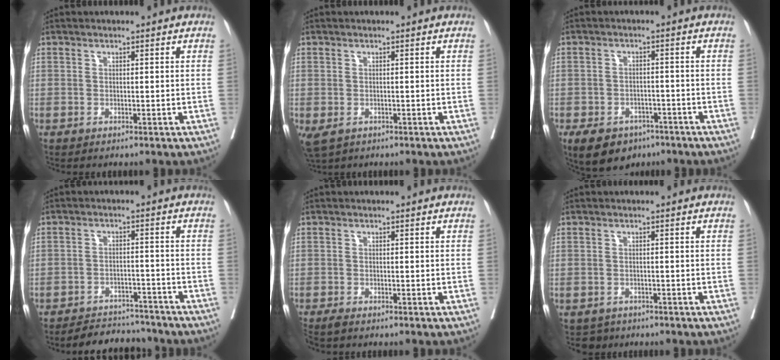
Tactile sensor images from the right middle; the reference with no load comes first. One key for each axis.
{"total": 3.3, "fx": -1.5, "fy": 2.2, "fz": 1.9, "tx": -0.039, "ty": -0.009, "tz": -0.017}
{"total": 8.6, "fx": -5.7, "fy": 5.3, "fz": 3.7, "tx": -0.064, "ty": 0.000, "tz": -0.084}
{"total": 7.3, "fx": -6.9, "fy": 2.2, "fz": 0.5, "tx": 0.006, "ty": 0.008, "tz": -0.100}
{"total": 1.1, "fx": -1.0, "fy": 0.0, "fz": 0.4, "tx": -0.015, "ty": -0.005, "tz": -0.020}
{"total": 2.1, "fx": -1.6, "fy": 1.4, "fz": -0.1, "tx": -0.001, "ty": 0.002, "tz": -0.026}